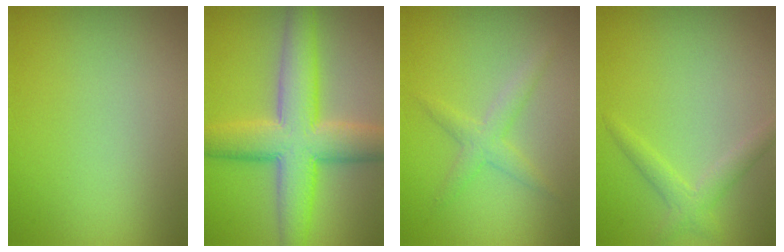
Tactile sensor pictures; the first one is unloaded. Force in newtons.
{"total": 9.1, "press": 9.1, "slide": 0.4}
{"total": 2.1, "press": 2.1, "slide": 0.1}
{"total": 2.0, "press": 2.0, "slide": 0.1}